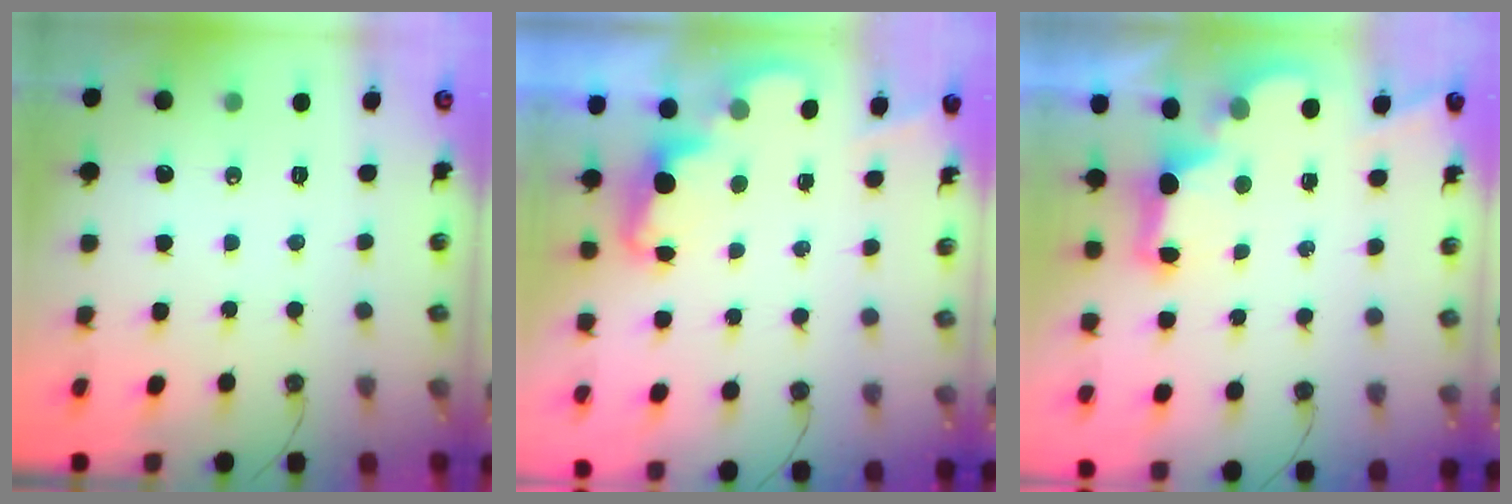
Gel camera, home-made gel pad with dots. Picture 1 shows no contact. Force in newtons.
{"total": 2.3, "press": 2.2, "slide": 0.6}
{"total": 2.8, "press": 2.7, "slide": 0.9}